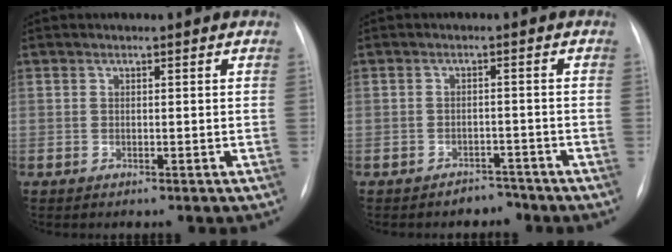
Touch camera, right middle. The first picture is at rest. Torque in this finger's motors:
{"motor_torque": [0.14, -0.15, -0.01, -0.02]}